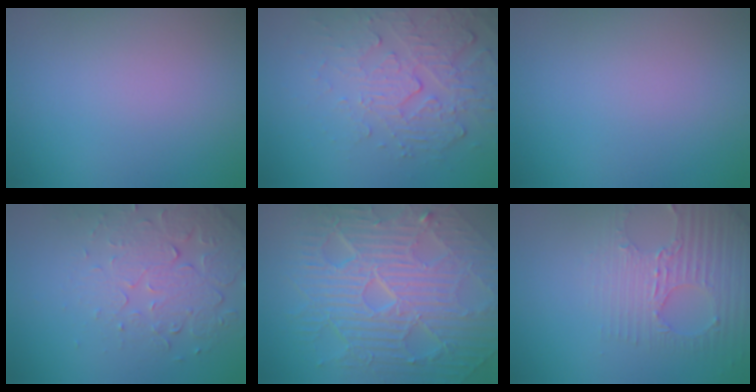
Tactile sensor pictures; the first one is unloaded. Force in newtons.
{"total": 5.4, "press": 3.7, "slide": 4.0}
{"total": 0.0}
{"total": 4.9, "press": 3.4, "slide": 3.6}
{"total": 10.7, "press": 7.0, "slide": 8.1}
{"total": 2.8, "press": 2.7, "slide": 0.9}